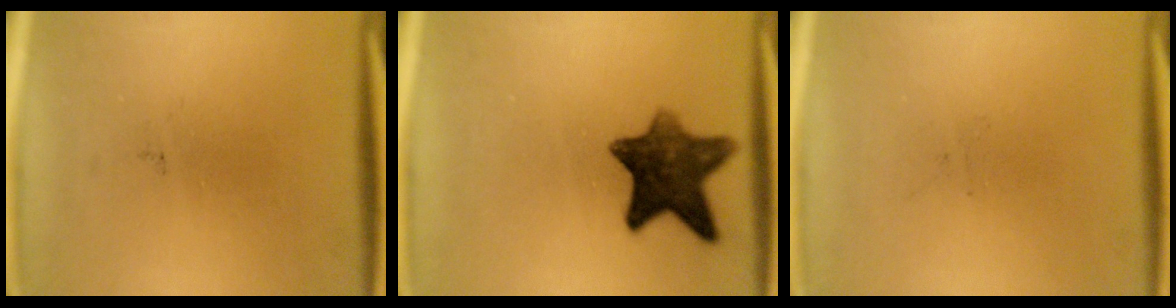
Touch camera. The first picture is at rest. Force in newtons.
{"total": 10.2}
{"total": 0.0}